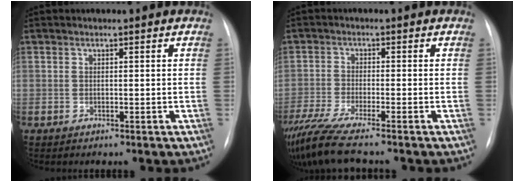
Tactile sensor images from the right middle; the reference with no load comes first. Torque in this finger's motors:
{"motor_torque": [1.10, -1.03, 0.32, 0.09]}